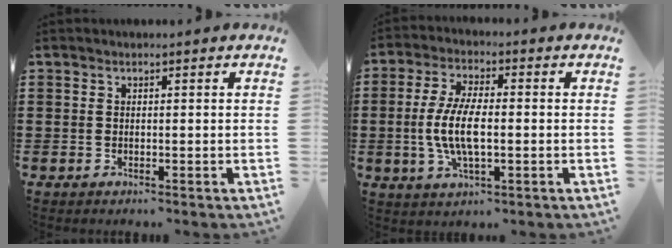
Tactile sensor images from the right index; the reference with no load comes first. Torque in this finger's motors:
{"motor_torque": [2.14, 0.00, 1.05, 0.21]}